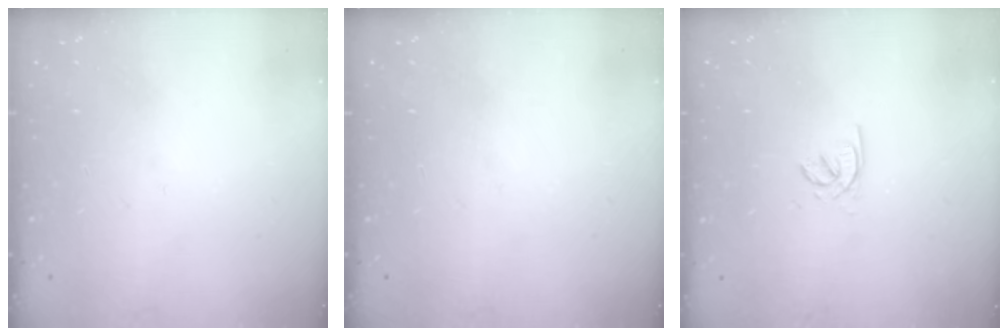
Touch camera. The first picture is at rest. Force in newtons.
{"total": 0.0}
{"total": 1.9, "press": 1.8, "slide": 0.4}